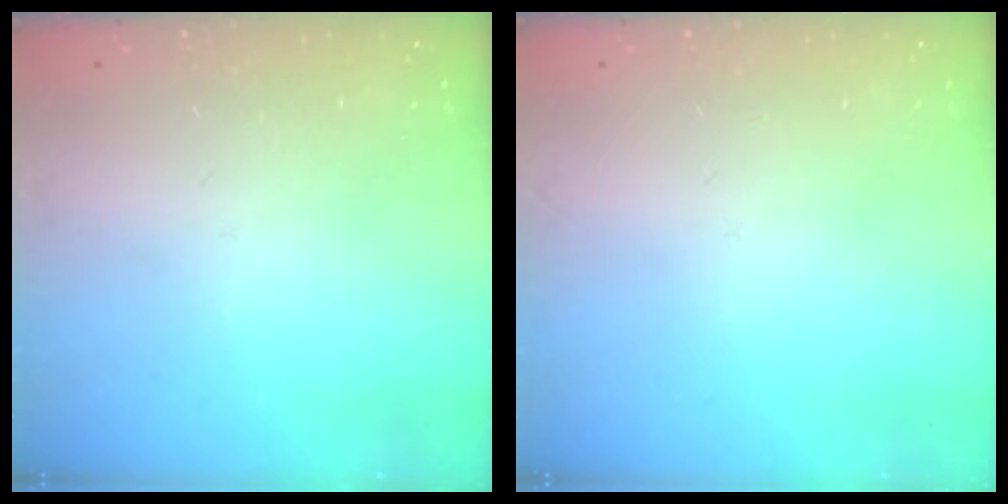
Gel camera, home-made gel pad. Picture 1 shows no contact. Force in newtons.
{"total": 0.0}